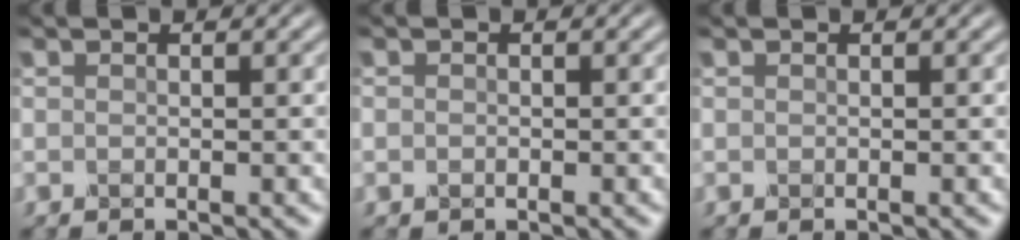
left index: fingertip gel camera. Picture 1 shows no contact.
{"total": 0.5, "force": [-0.2, 0.5, 0.1], "torque": [-0.002, 0.001, -0.005]}
{"total": 0.0}